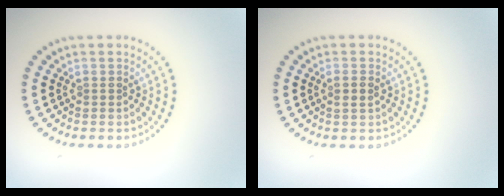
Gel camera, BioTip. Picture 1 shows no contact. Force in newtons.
{"total": 1.1, "press": 1.0, "slide": 0.5}